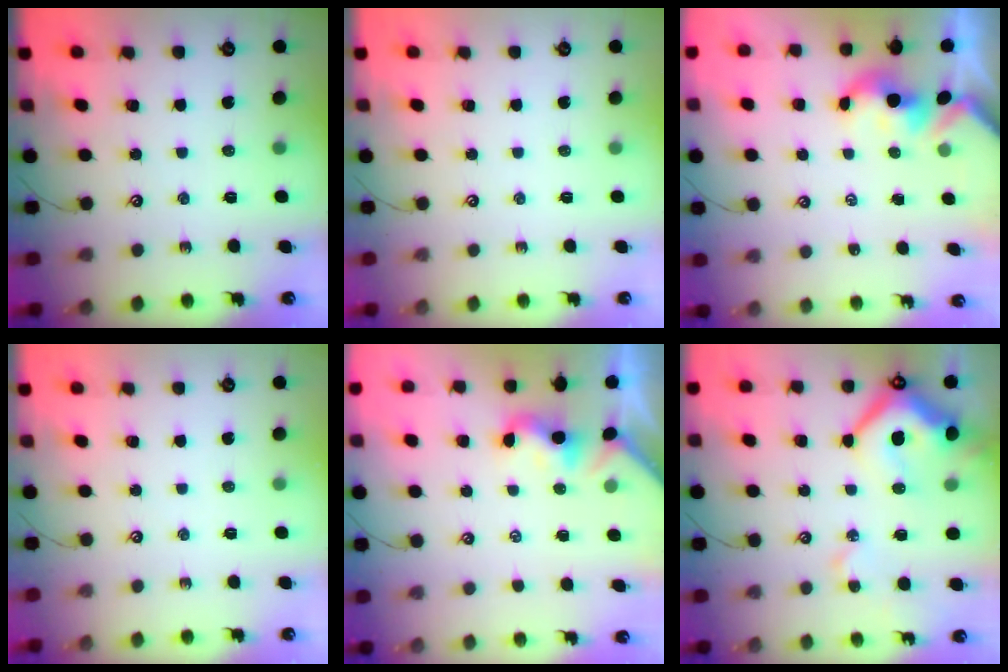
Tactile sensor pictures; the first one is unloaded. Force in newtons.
{"total": 0.0}
{"total": 1.7, "press": 1.6, "slide": 0.2}
{"total": 0.0}
{"total": 2.0, "press": 2.0, "slide": 0.5}
{"total": 16.2, "press": 16.1, "slide": 2.0}